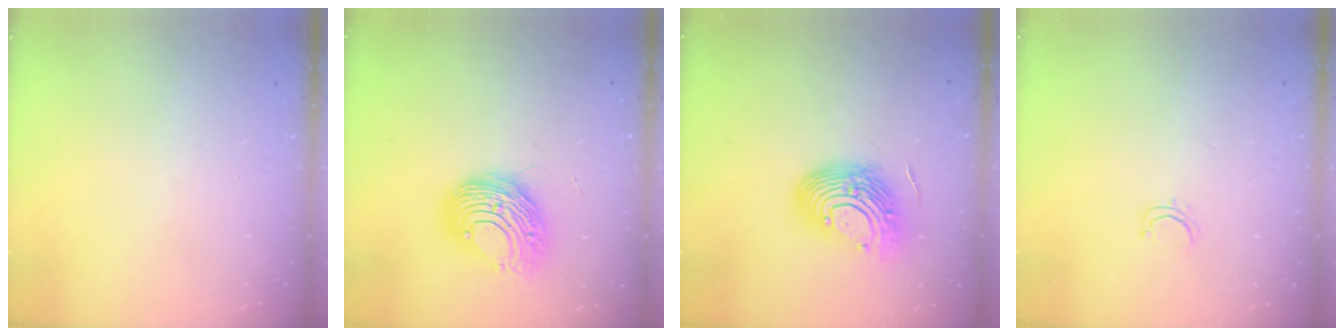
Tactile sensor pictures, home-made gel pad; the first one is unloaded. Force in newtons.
{"total": 10.5, "press": 10.5, "slide": 1.3}
{"total": 12.7, "press": 12.3, "slide": 2.9}
{"total": 2.8, "press": 2.8, "slide": 0.2}